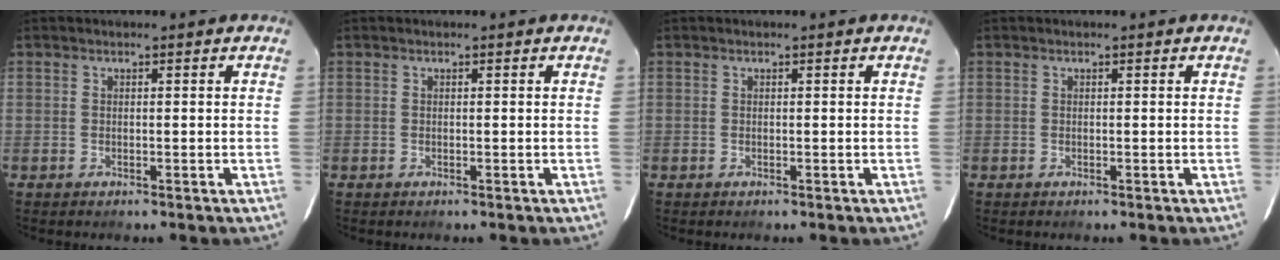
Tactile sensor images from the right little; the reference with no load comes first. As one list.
[{"total": 0.0}, {"total": 0.0}, {"total": 0.0}]